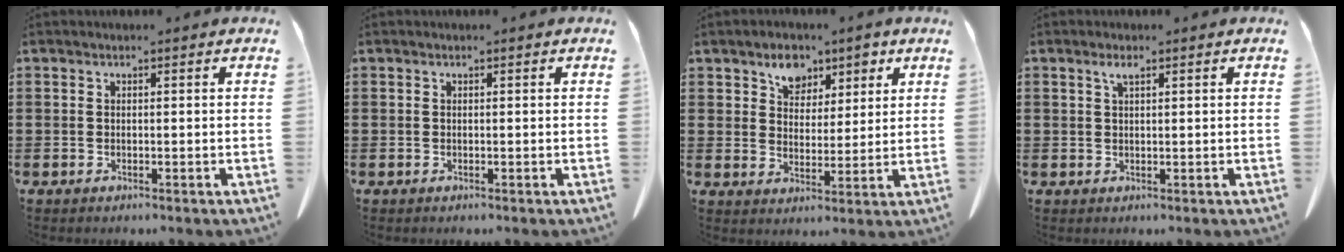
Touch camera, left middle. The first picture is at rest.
{"total": 0.0}
{"total": 6.1, "force": [4.0, 4.1, 2.0], "torque": [-0.040, -0.002, 0.068]}
{"total": 1.6, "force": [1.0, 0.5, 1.2], "torque": [-0.028, 0.000, 0.018]}